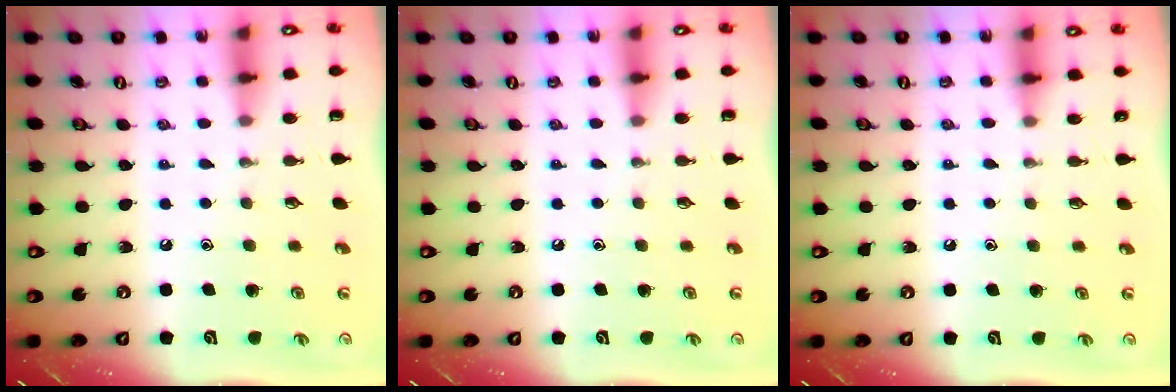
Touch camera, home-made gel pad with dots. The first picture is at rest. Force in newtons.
{"total": 0.0}
{"total": 3.9, "press": 3.9, "slide": 0.5}